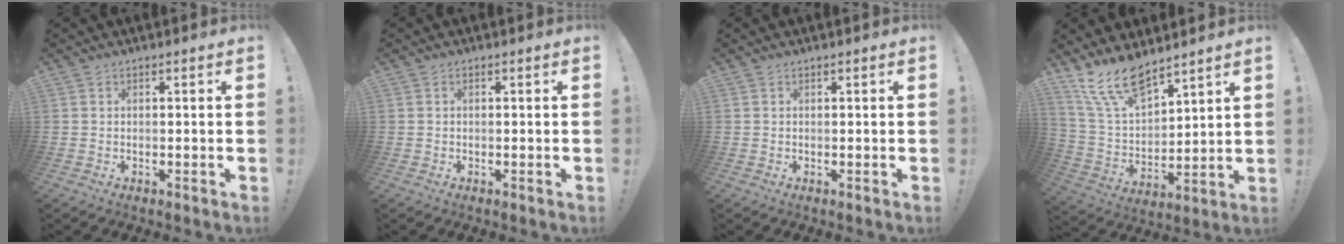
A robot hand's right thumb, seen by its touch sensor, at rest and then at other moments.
{"total": 0.0}
{"total": 0.0}
{"total": 14.8, "force": [11.7, 5.7, 7.0], "torque": [-0.144, -0.081, 0.221]}